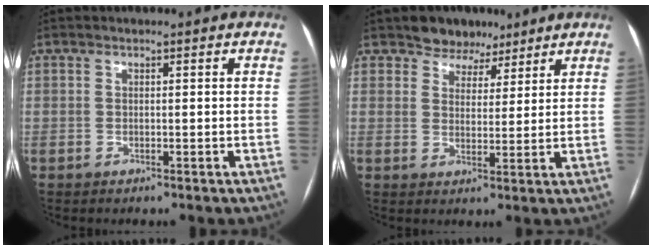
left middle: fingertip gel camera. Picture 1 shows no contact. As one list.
[{"total": 5.6, "force": [4.3, 3.5, 0.8], "torque": [-0.005, 0.006, 0.068]}]